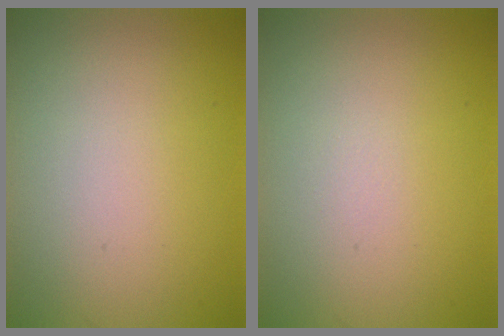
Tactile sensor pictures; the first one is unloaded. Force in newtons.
{"total": 0.0}